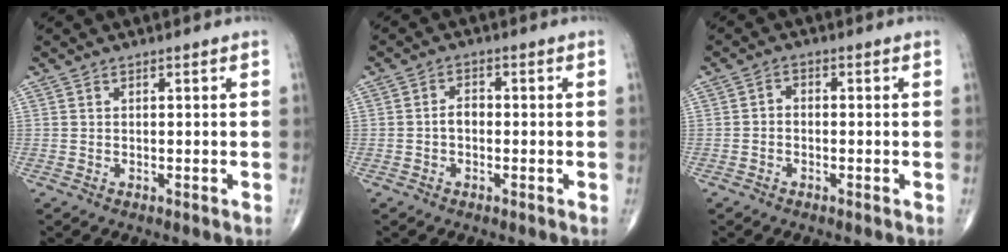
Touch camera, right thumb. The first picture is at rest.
{"total": 2.4, "force": [-0.5, 1.6, 1.7], "torque": [-0.020, 0.010, -0.015]}
{"total": 1.6, "force": [-0.5, 1.1, 1.0], "torque": [-0.010, 0.009, -0.017]}